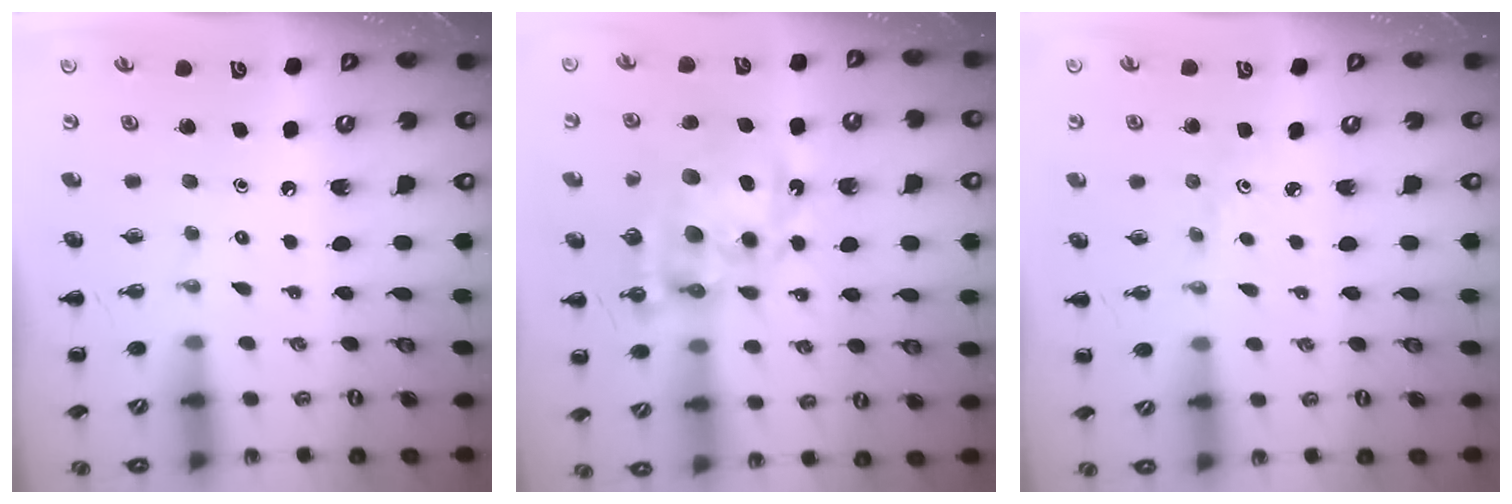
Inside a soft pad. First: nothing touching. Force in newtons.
{"total": 19.7, "press": 19.1, "slide": 4.8}
{"total": 1.7, "press": 1.6, "slide": 0.6}